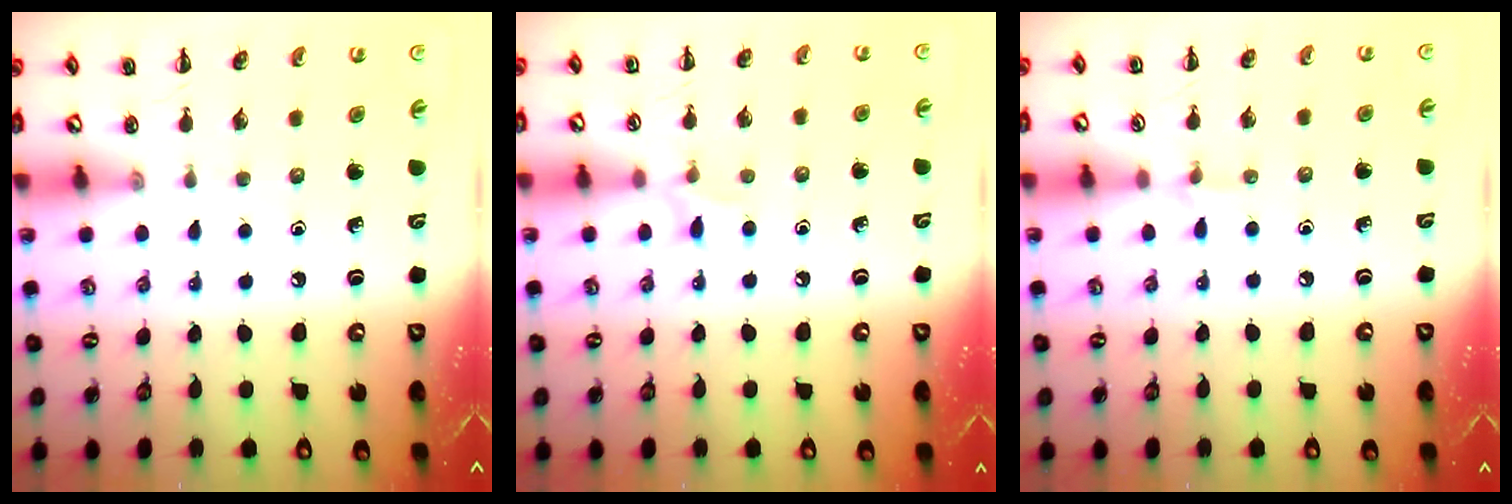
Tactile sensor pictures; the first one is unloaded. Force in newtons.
{"total": 6.1, "press": 5.7, "slide": 2.1}
{"total": 4.6, "press": 4.4, "slide": 1.6}